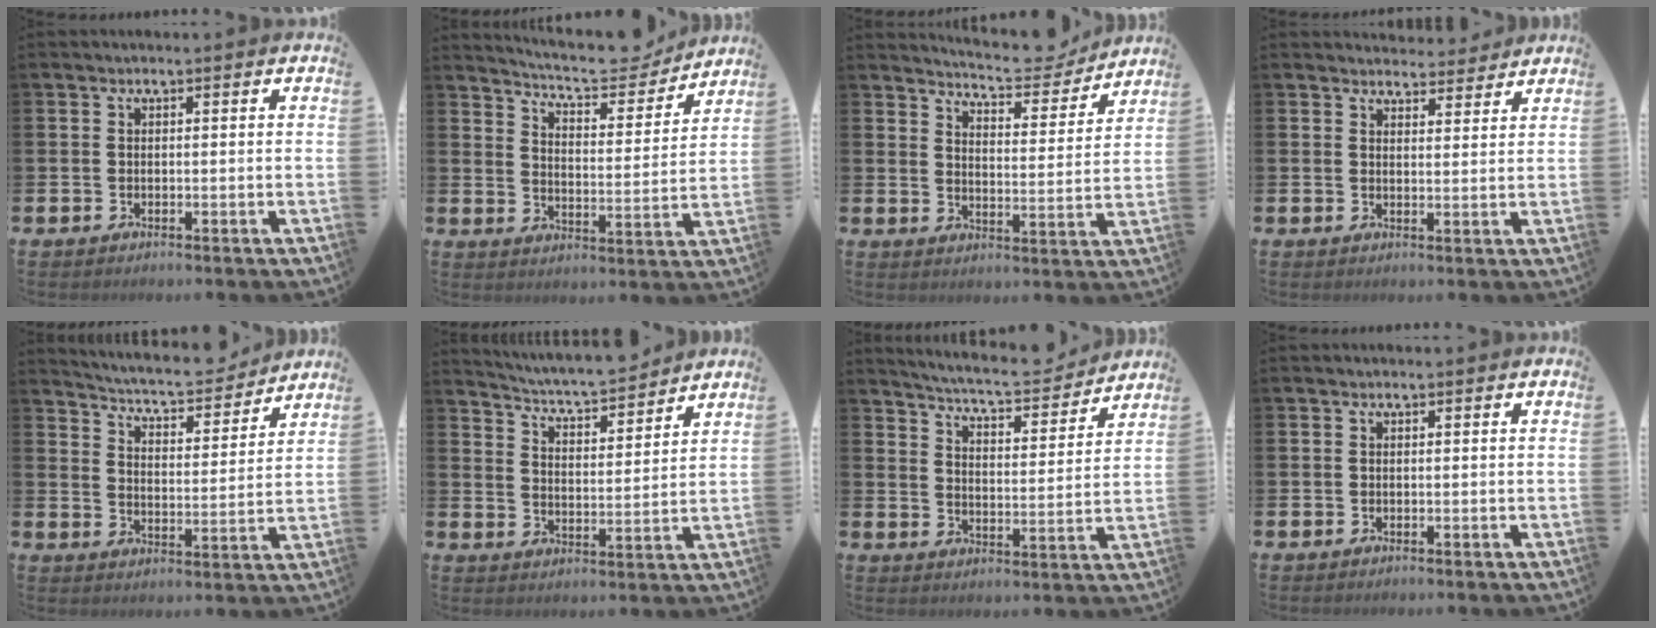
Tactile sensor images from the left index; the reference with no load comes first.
{"total": 7.7, "force": [7.3, 1.2, 1.9], "torque": [-0.049, -0.055, 0.124]}
{"total": 6.8, "force": [6.6, 0.8, 1.3], "torque": [-0.032, -0.049, 0.114]}
{"total": 3.7, "force": [3.6, 0.9, -0.2], "torque": [0.005, -0.022, 0.065]}
{"total": 6.1, "force": [5.9, 0.9, 1.2], "torque": [-0.047, -0.047, 0.099]}
{"total": 5.6, "force": [5.5, 0.2, 0.9], "torque": [-0.044, -0.040, 0.095]}
{"total": 6.4, "force": [6.2, 0.5, 1.3], "torque": [-0.048, -0.045, 0.105]}
{"total": 0.0}